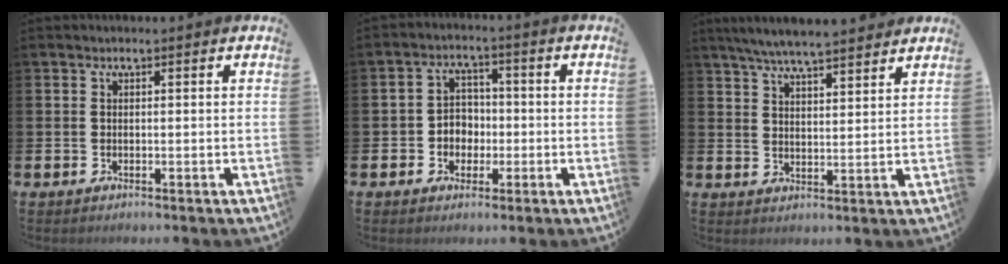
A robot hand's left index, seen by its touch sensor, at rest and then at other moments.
{"total": 3.7, "force": [-0.6, 3.5, 1.3], "torque": [-0.022, 0.002, -0.021]}
{"total": 6.0, "force": [5.8, 0.2, 1.7], "torque": [-0.050, -0.026, 0.104]}